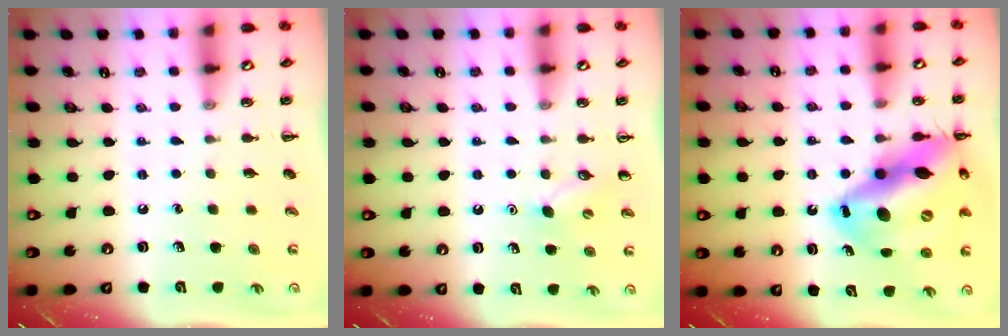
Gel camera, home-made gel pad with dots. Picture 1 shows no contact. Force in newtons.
{"total": 5.4, "press": 5.2, "slide": 1.4}
{"total": 22.0, "press": 21.1, "slide": 6.3}